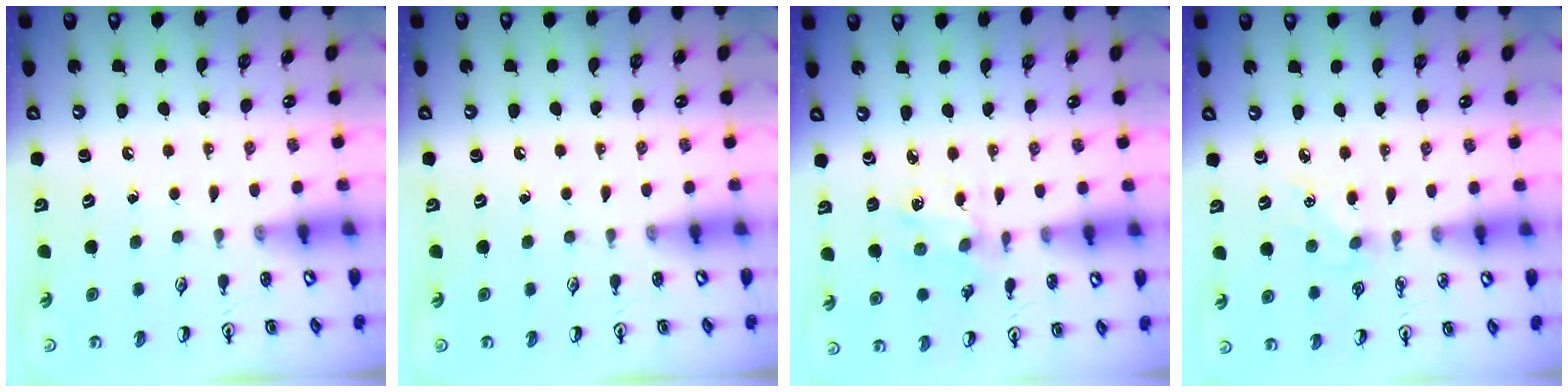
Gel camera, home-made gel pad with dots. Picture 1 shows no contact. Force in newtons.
{"total": 0.0}
{"total": 2.1, "press": 2.0, "slide": 0.6}
{"total": 6.2, "press": 6.1, "slide": 0.7}